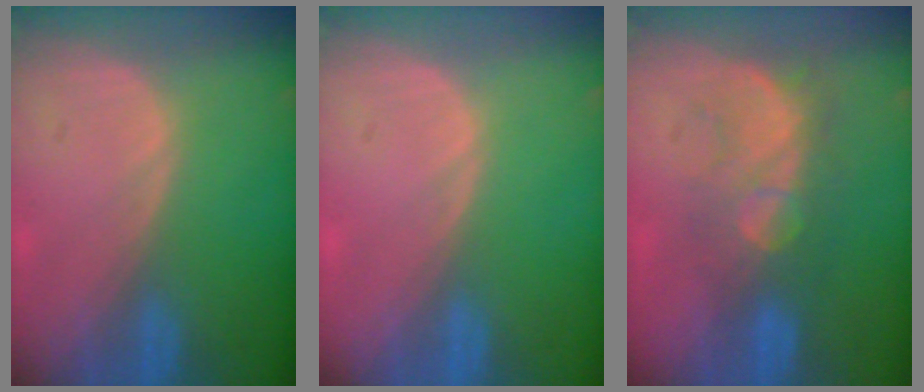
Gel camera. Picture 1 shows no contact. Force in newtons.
{"total": 0.0}
{"total": 8.3, "press": 7.6, "slide": 3.6}